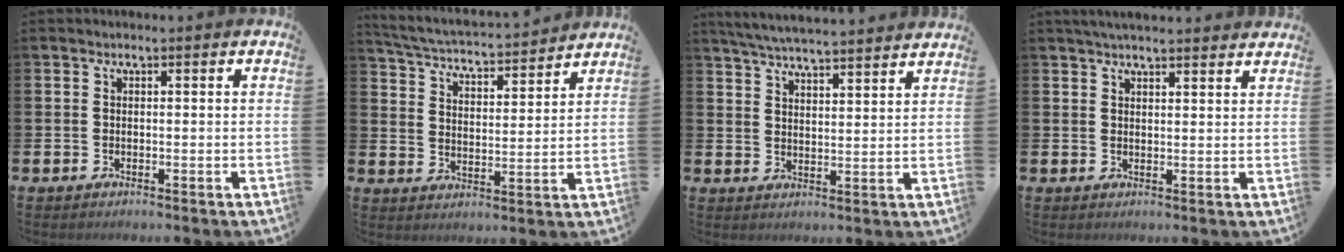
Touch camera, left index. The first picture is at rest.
{"total": 4.6, "force": [4.6, 0.4, 0.7], "torque": [-0.035, -0.044, 0.073]}
{"total": 5.4, "force": [5.3, -0.1, 0.8], "torque": [-0.039, -0.032, 0.096]}
{"total": 3.3, "force": [3.2, 0.2, 0.9], "torque": [-0.022, -0.009, 0.058]}